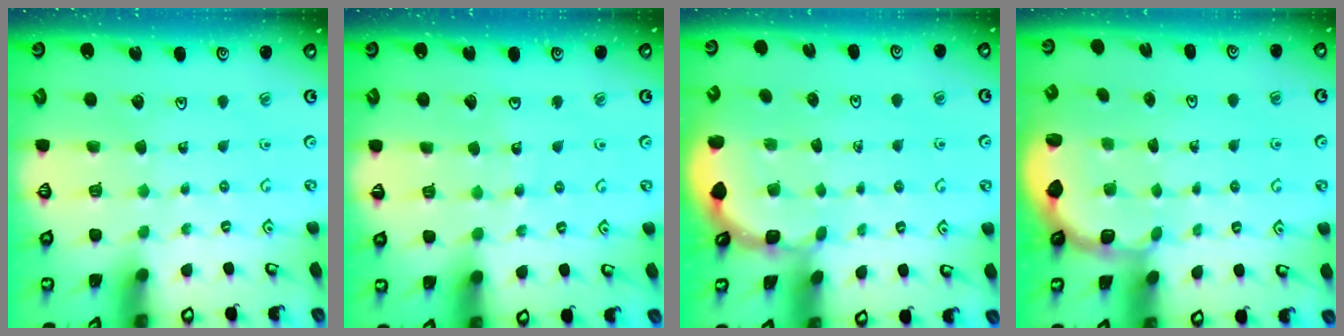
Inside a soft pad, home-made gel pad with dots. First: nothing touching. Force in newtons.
{"total": 3.8, "press": 3.8, "slide": 0.4}
{"total": 1.5, "press": 1.5, "slide": 0.2}
{"total": 2.7, "press": 2.2, "slide": 1.5}